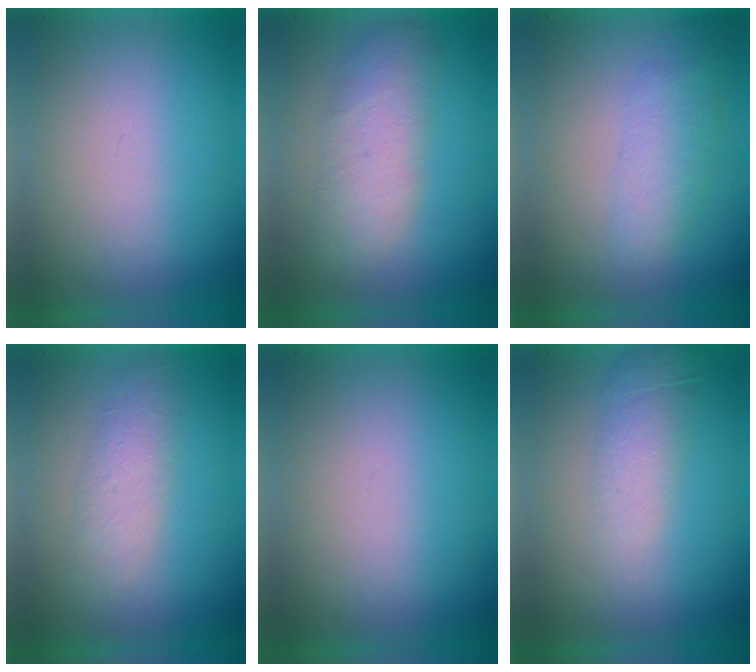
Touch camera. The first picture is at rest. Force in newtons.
{"total": 3.3}
{"total": 2.1}
{"total": 1.8}
{"total": 0.0}
{"total": 2.0}